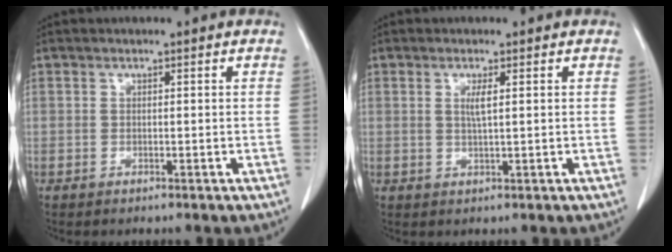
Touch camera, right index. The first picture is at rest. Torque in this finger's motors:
{"motor_torque": [0.24, 0.24, 0.06, 0.04]}